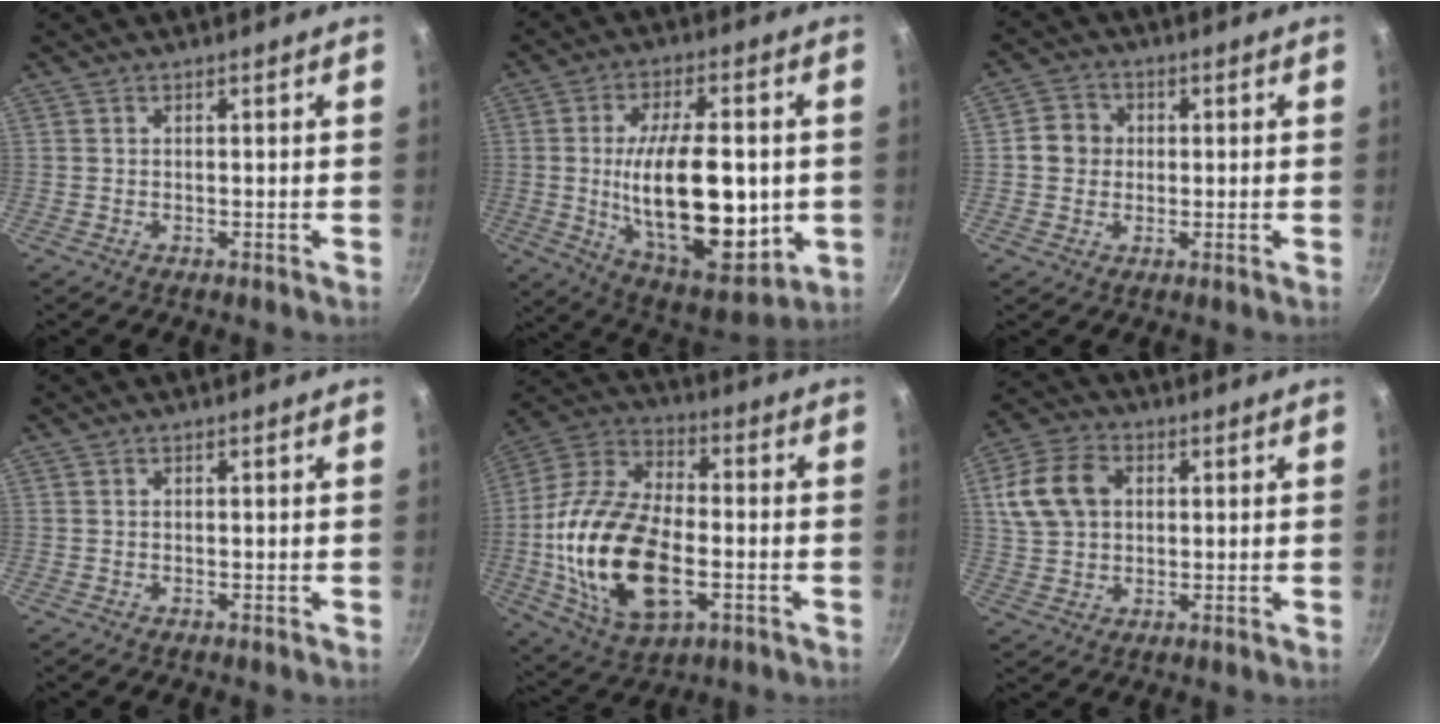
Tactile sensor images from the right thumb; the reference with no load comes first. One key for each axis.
{"total": 24.2, "fx": -1.1, "fy": 11.5, "fz": 21.2, "tx": -0.324, "ty": -0.013, "tz": -0.007}
{"total": 5.2, "fx": 0.3, "fy": 4.9, "fz": 1.9, "tx": -0.007, "ty": 0.007, "tz": -0.008}
{"total": 0.0}
{"total": 24.1, "fx": -4.2, "fy": 13.4, "fz": 19.5, "tx": -0.375, "ty": 0.023, "tz": -0.076}
{"total": 11.4, "fx": 2.5, "fy": 8.4, "fz": 7.2, "tx": -0.125, "ty": 0.011, "tz": 0.039}